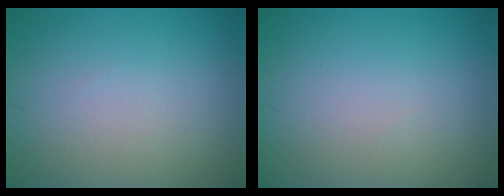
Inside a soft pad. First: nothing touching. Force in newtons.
{"total": 0.0}